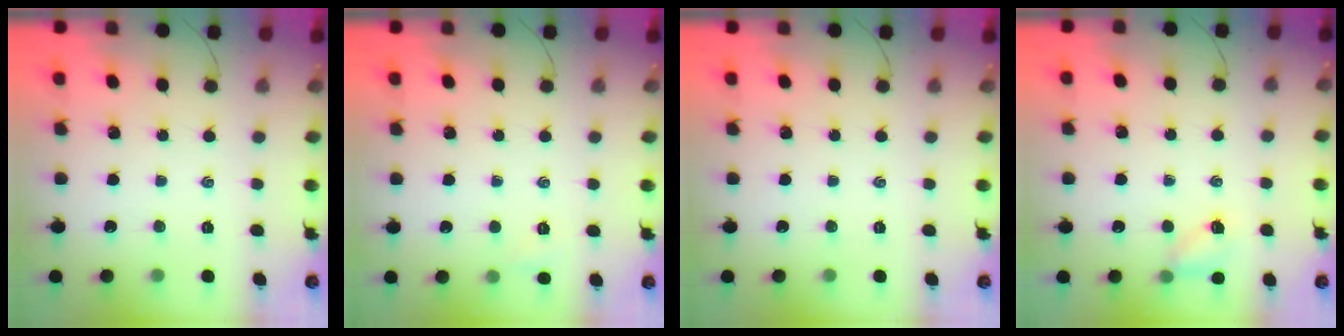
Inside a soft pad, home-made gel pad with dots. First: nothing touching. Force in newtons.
{"total": 3.4, "press": 3.2, "slide": 0.9}
{"total": 0.0}
{"total": 5.9, "press": 5.7, "slide": 1.6}